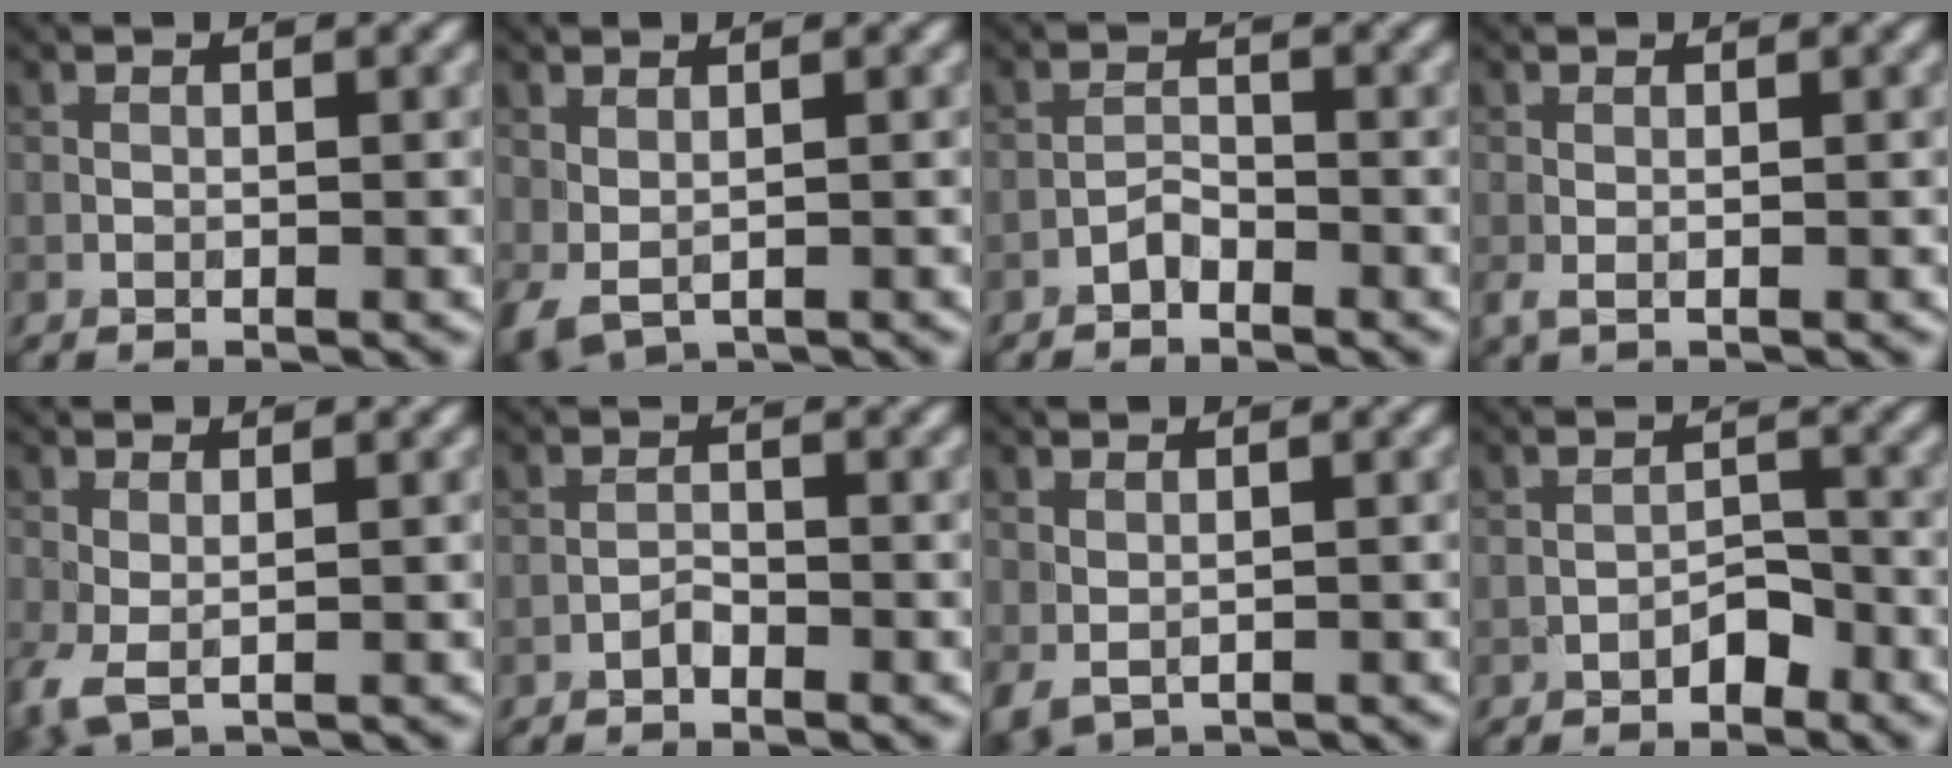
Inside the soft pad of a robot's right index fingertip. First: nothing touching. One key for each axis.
{"total": 1.6, "fx": 0.2, "fy": 1.0, "fz": 1.2, "tx": -0.030, "ty": -0.007, "tz": 0.012}
{"total": 1.3, "fx": -1.1, "fy": 0.5, "fz": 0.5, "tx": -0.007, "ty": 0.007, "tz": -0.023}
{"total": 1.0, "fx": -0.2, "fy": 0.4, "fz": 0.8, "tx": -0.022, "ty": -0.003, "tz": -0.005}
{"total": 2.3, "fx": -0.1, "fy": 1.1, "fz": 2.0, "tx": -0.056, "ty": -0.003, "tz": -0.005}
{"total": 0.9, "fx": -0.8, "fy": 0.3, "fz": 0.4, "tx": -0.005, "ty": 0.003, "tz": -0.016}
{"total": 1.3, "fx": 0.0, "fy": 0.9, "fz": 1.0, "tx": -0.024, "ty": -0.008, "tz": 0.007}
{"total": 1.8, "fx": -1.4, "fy": 0.9, "fz": 0.8, "tx": -0.010, "ty": 0.009, "tz": -0.025}